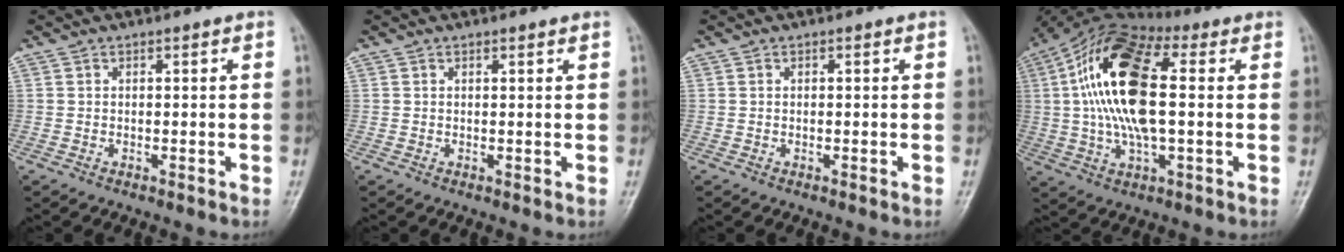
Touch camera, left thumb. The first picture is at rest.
{"total": 0.6, "force": [0.5, 0.0, 0.3], "torque": [-0.007, -0.002, 0.008]}
{"total": 0.0}
{"total": 18.8, "force": [2.2, 8.0, 16.9], "torque": [-0.333, 0.024, 0.033]}